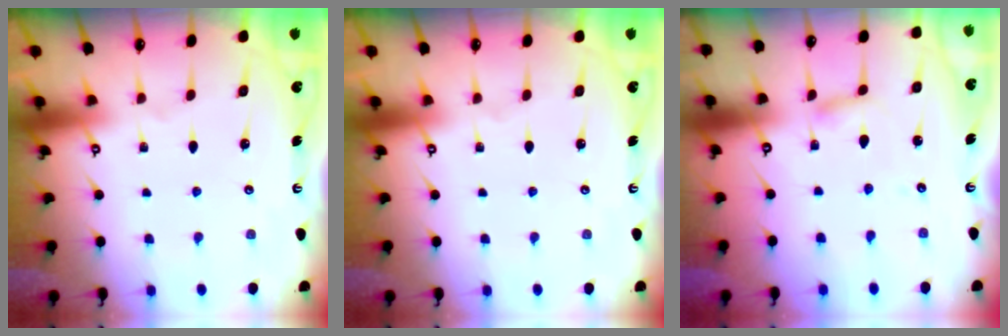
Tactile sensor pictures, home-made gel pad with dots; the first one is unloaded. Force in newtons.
{"total": 0.0}
{"total": 2.7, "press": 2.6, "slide": 0.3}